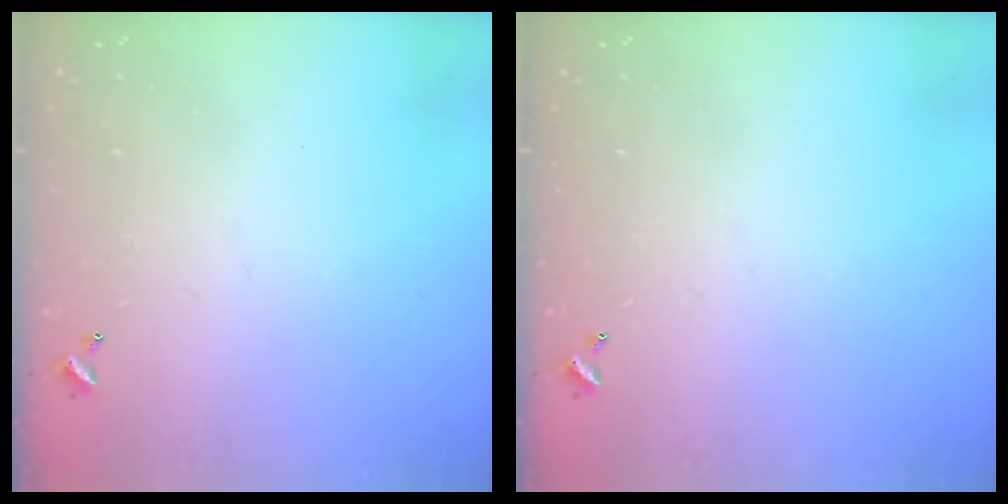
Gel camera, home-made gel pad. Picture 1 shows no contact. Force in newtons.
{"total": 0.0}